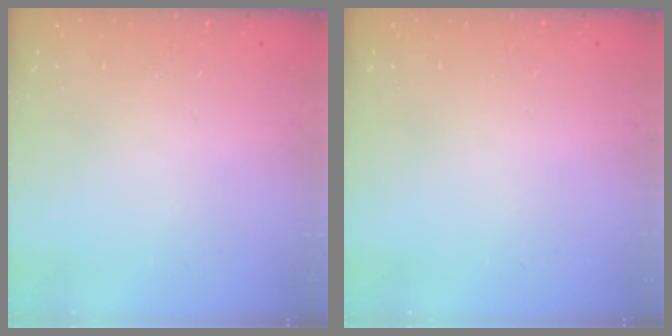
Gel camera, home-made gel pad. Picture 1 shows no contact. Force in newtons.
{"total": 0.0}